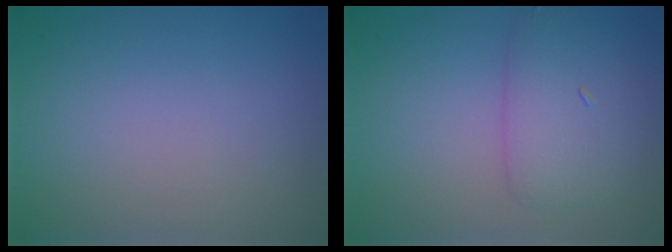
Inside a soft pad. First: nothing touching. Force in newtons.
{"total": 3.4, "press": 3.4, "slide": 0.2}